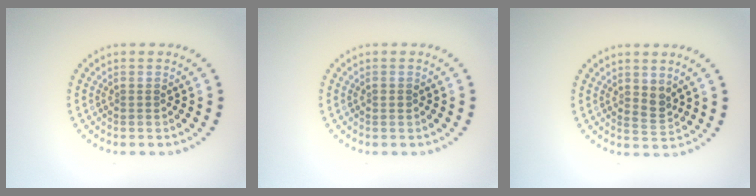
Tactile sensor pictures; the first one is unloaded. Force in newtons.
{"total": 0.6, "press": 0.6, "slide": 0.1}
{"total": 1.6, "press": 1.4, "slide": 0.8}